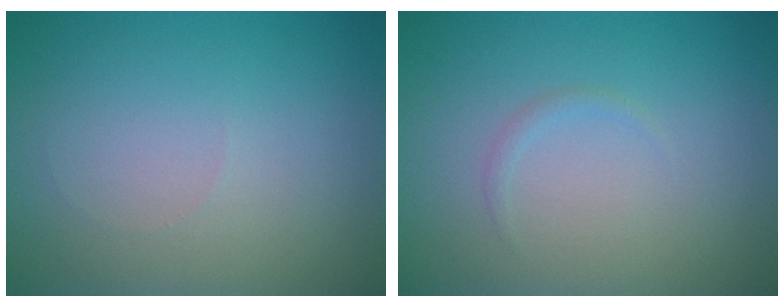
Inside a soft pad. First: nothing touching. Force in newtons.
{"total": 0.5, "press": 0.5, "slide": 0.0}